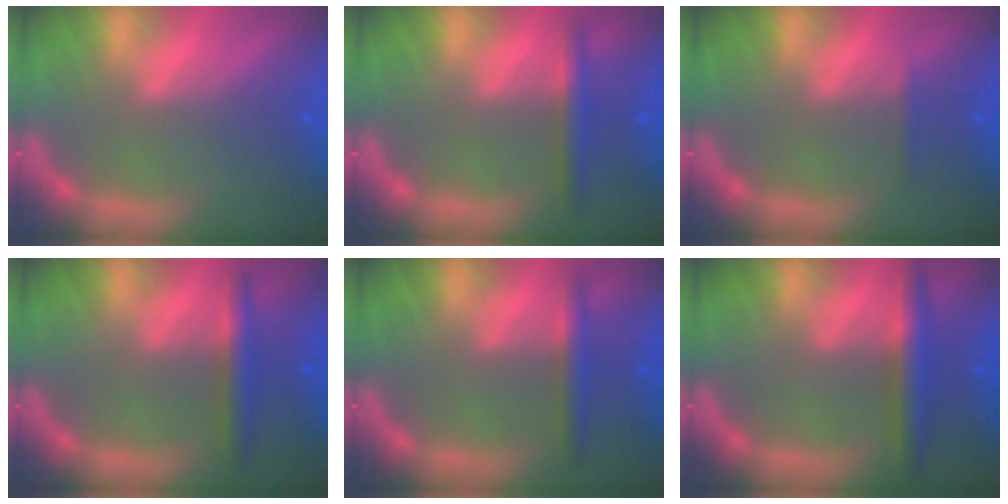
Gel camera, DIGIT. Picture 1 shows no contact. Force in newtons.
{"total": 3.0}
{"total": 0.9}
{"total": 3.5}
{"total": 3.0}
{"total": 4.5}